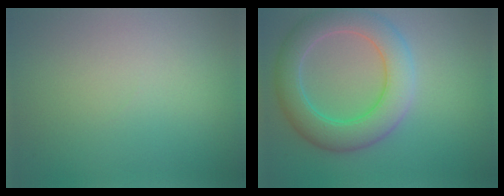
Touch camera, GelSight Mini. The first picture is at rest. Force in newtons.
{"total": 6.1, "press": 6.1, "slide": 0.4}